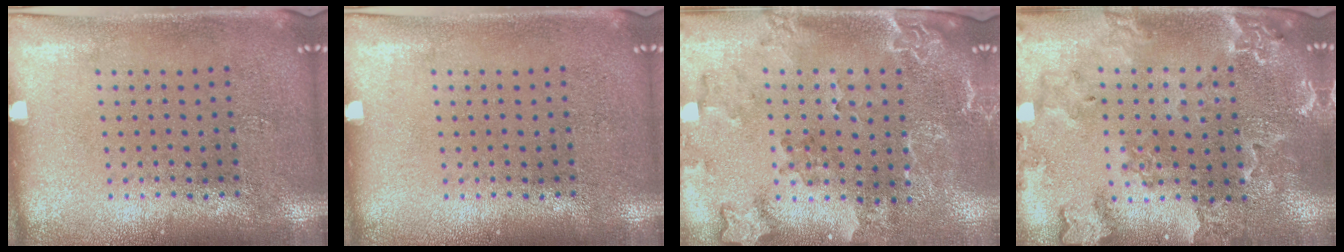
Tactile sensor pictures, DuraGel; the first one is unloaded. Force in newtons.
{"total": 0.0}
{"total": 2.0, "press": 1.9, "slide": 0.7}
{"total": 2.0, "press": 2.0, "slide": 0.2}